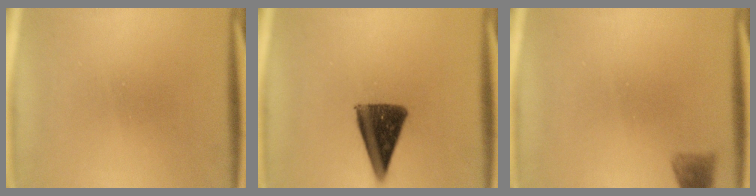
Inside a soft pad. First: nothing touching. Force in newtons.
{"total": 10.9}
{"total": 2.0}